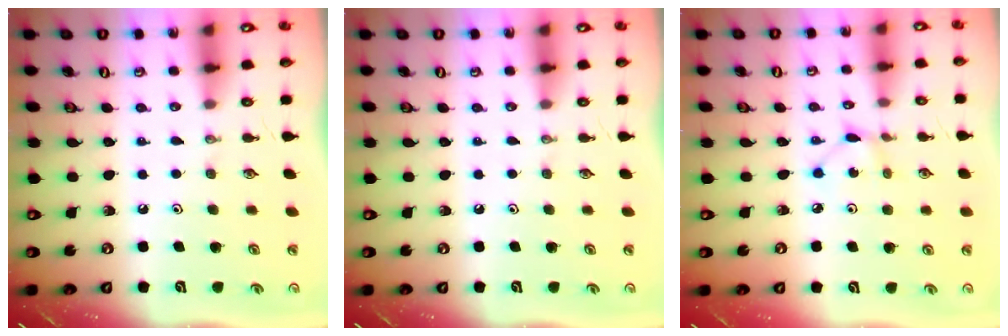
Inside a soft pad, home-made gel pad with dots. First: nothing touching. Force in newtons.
{"total": 0.0}
{"total": 2.0, "press": 2.0, "slide": 0.2}